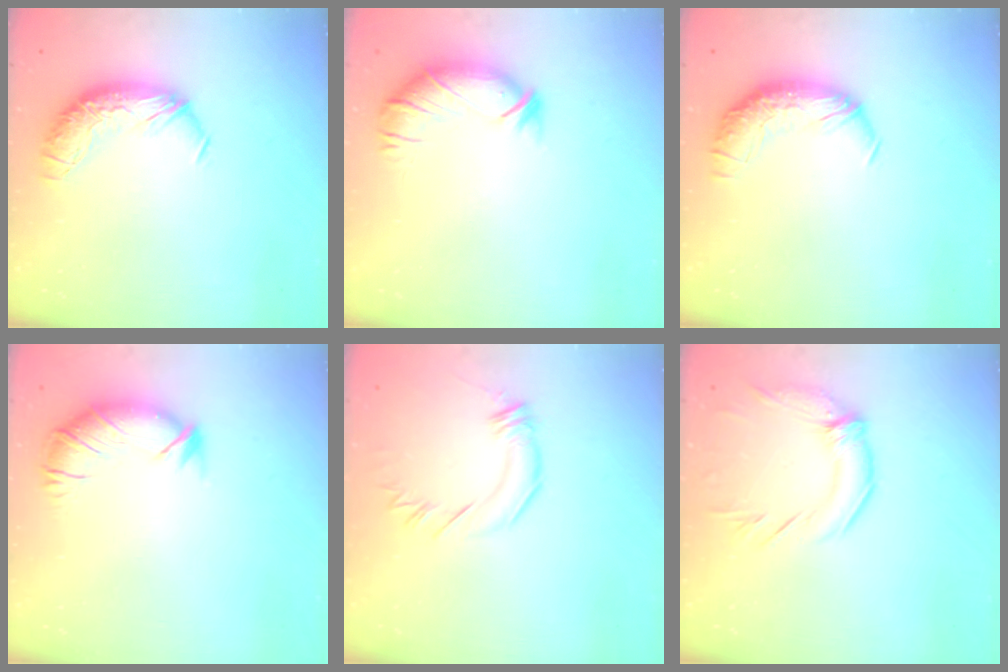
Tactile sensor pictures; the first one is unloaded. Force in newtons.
{"total": 2.9, "press": 2.4, "slide": 1.7}
{"total": 1.6, "press": 0.6, "slide": 1.5}
{"total": 2.8, "press": 2.0, "slide": 1.9}
{"total": 1.9, "press": 1.9, "slide": 0.4}
{"total": 2.8, "press": 1.9, "slide": 2.2}